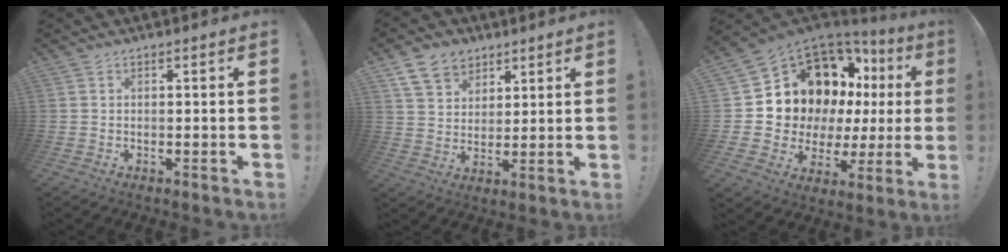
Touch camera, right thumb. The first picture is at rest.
{"total": 10.4, "force": [6.5, 7.5, 3.3], "torque": [-0.056, -0.031, 0.129]}
{"total": 16.1, "force": [8.4, 10.3, 9.1], "torque": [-0.137, -0.070, 0.181]}